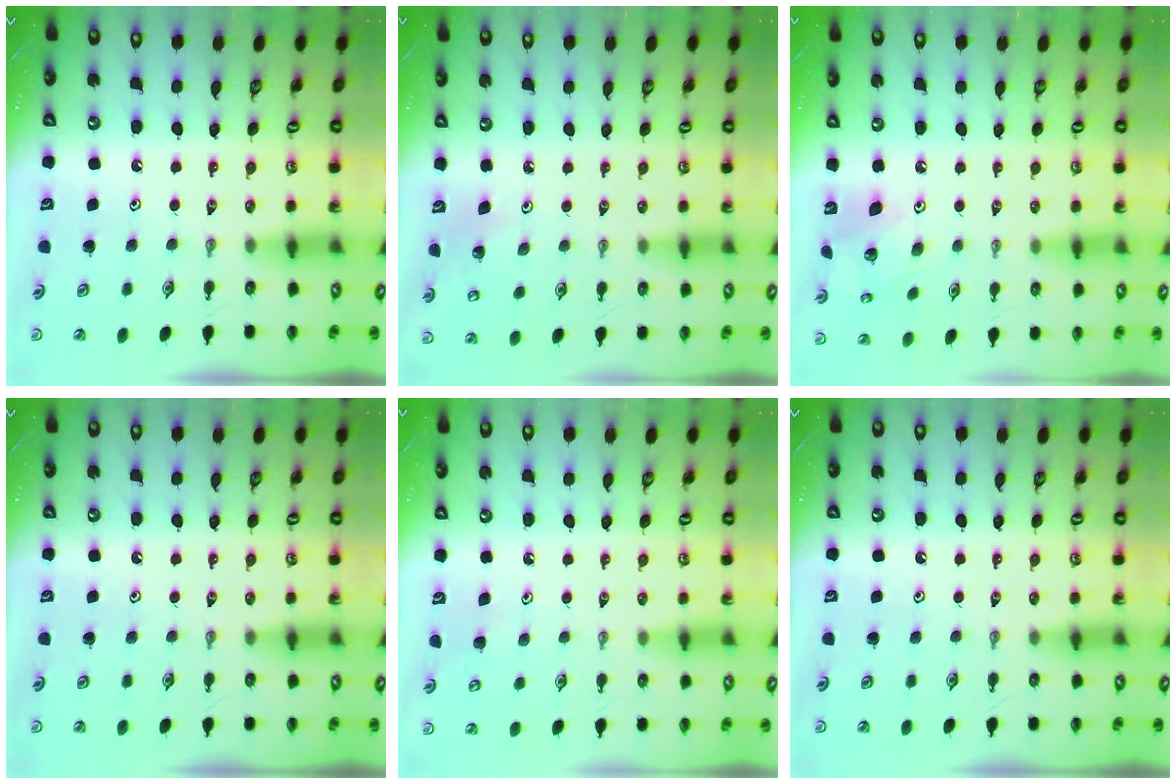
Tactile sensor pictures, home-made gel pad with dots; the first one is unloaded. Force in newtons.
{"total": 3.3, "press": 3.3, "slide": 0.5}
{"total": 8.3, "press": 8.3, "slide": 0.1}
{"total": 0.0}
{"total": 3.7, "press": 3.7, "slide": 0.3}
{"total": 0.0}